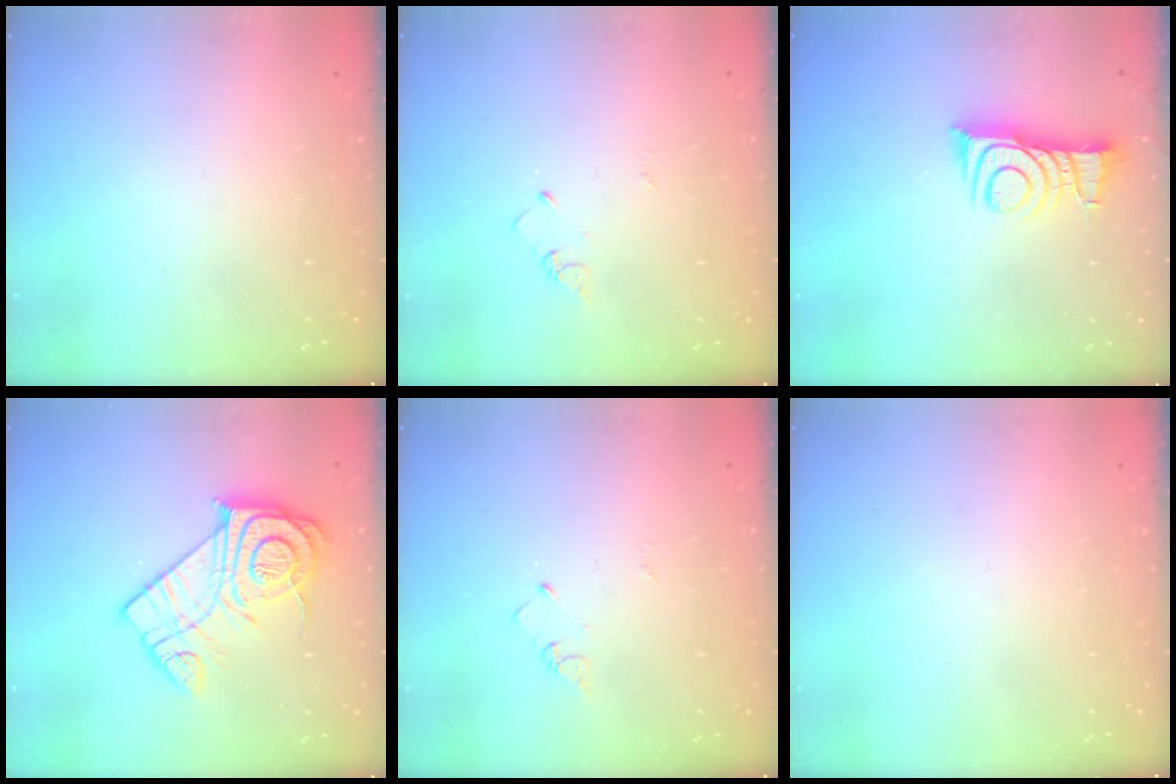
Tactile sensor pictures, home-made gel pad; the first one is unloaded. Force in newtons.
{"total": 2.0, "press": 2.0, "slide": 0.3}
{"total": 10.4, "press": 10.4, "slide": 0.2}
{"total": 16.5, "press": 16.4, "slide": 1.3}
{"total": 2.0, "press": 2.0, "slide": 0.3}
{"total": 1.6, "press": 1.5, "slide": 0.1}